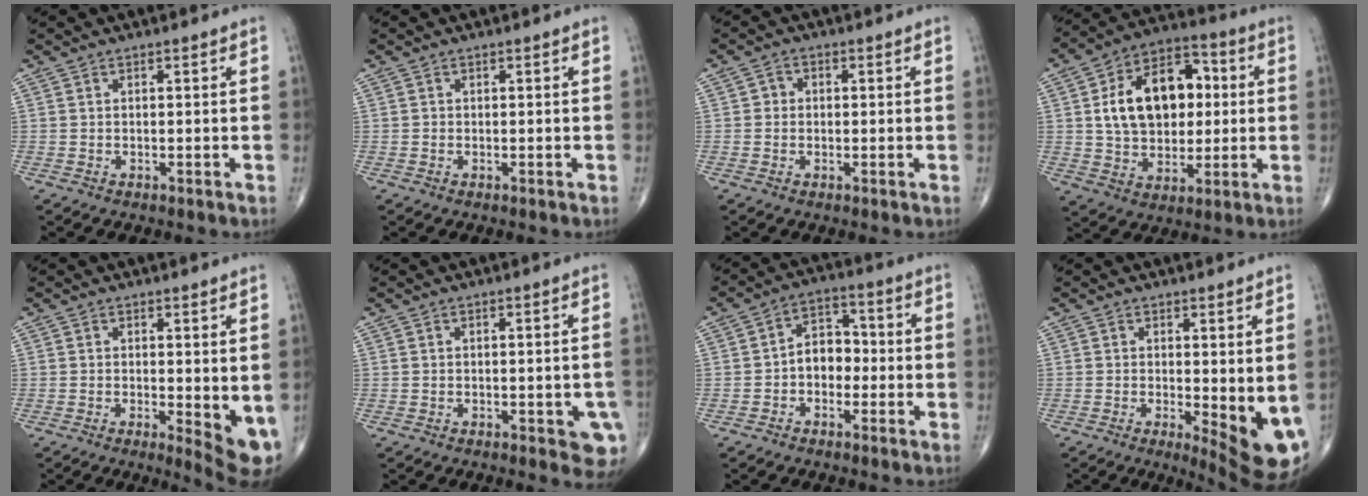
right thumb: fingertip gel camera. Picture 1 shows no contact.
{"total": 0.0}
{"total": 2.2, "force": [0.0, 2.0, 0.9], "torque": [-0.001, 0.007, -0.005]}
{"total": 18.3, "force": [2.7, 12.3, 13.3], "torque": [-0.183, 0.019, 0.044]}
{"total": 6.8, "force": [-0.6, 2.0, 6.4], "torque": [-0.083, -0.017, -0.006]}
{"total": 5.8, "force": [-2.0, 2.3, 4.9], "torque": [-0.037, -0.001, -0.021]}
{"total": 6.7, "force": [-1.3, 5.0, 4.2], "torque": [-0.039, 0.031, -0.037]}
{"total": 9.3, "force": [-1.4, 2.6, 8.8], "torque": [-0.114, -0.022, -0.014]}